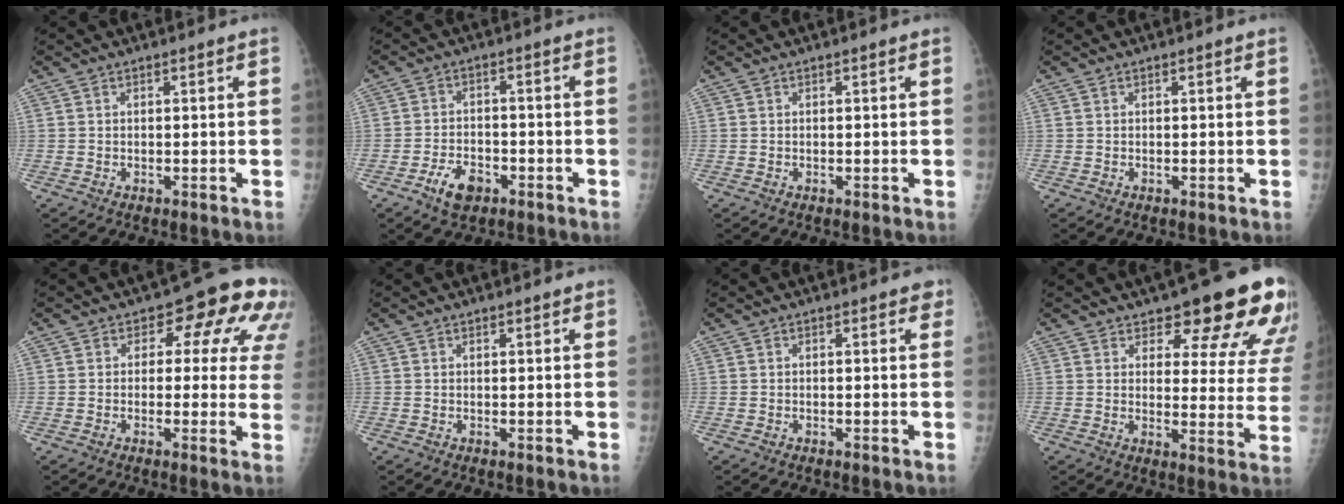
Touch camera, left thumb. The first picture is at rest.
{"total": 5.7, "force": [-3.2, 3.4, 3.4], "torque": [-0.052, 0.018, -0.054]}
{"total": 0.0}
{"total": 0.0}
{"total": 11.9, "force": [4.7, 7.0, 8.4], "torque": [-0.044, -0.009, 0.037]}
{"total": 1.1, "force": [0.9, 0.3, 0.6], "torque": [-0.006, -0.002, 0.010]}
{"total": 1.4, "force": [0.9, 0.7, 0.9], "torque": [0.003, -0.001, 0.005]}
{"total": 16.8, "force": [12.2, 5.6, 10.1], "torque": [-0.081, -0.071, 0.141]}